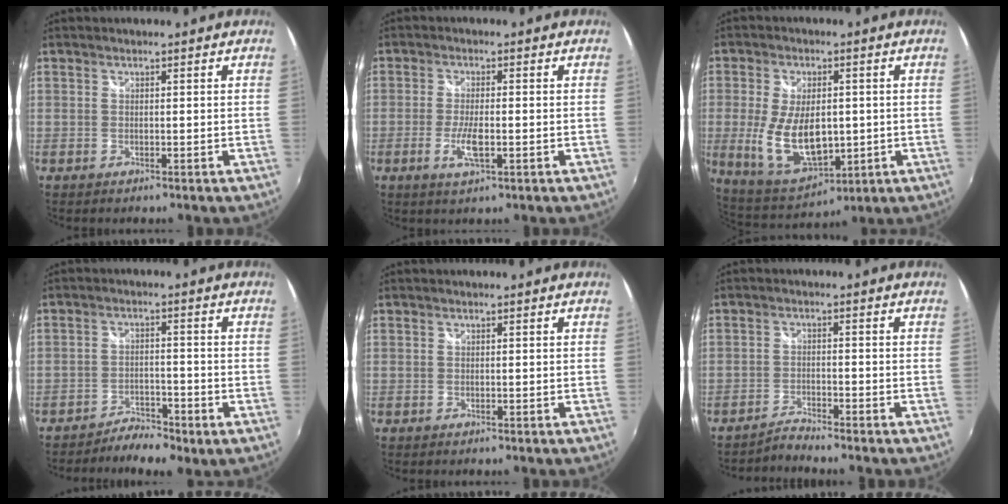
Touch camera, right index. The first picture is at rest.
{"total": 4.7, "force": [-1.5, 1.0, 4.3], "torque": [-0.093, -0.006, -0.028]}
{"total": 13.9, "force": [-1.2, 7.4, 11.7], "torque": [-0.242, -0.015, -0.004]}
{"total": 5.2, "force": [-4.1, 1.8, 2.6], "torque": [-0.068, -0.004, -0.073]}
{"total": 0.0}
{"total": 2.8, "force": [-2.7, -0.4, 0.1], "torque": [-0.015, -0.002, -0.057]}